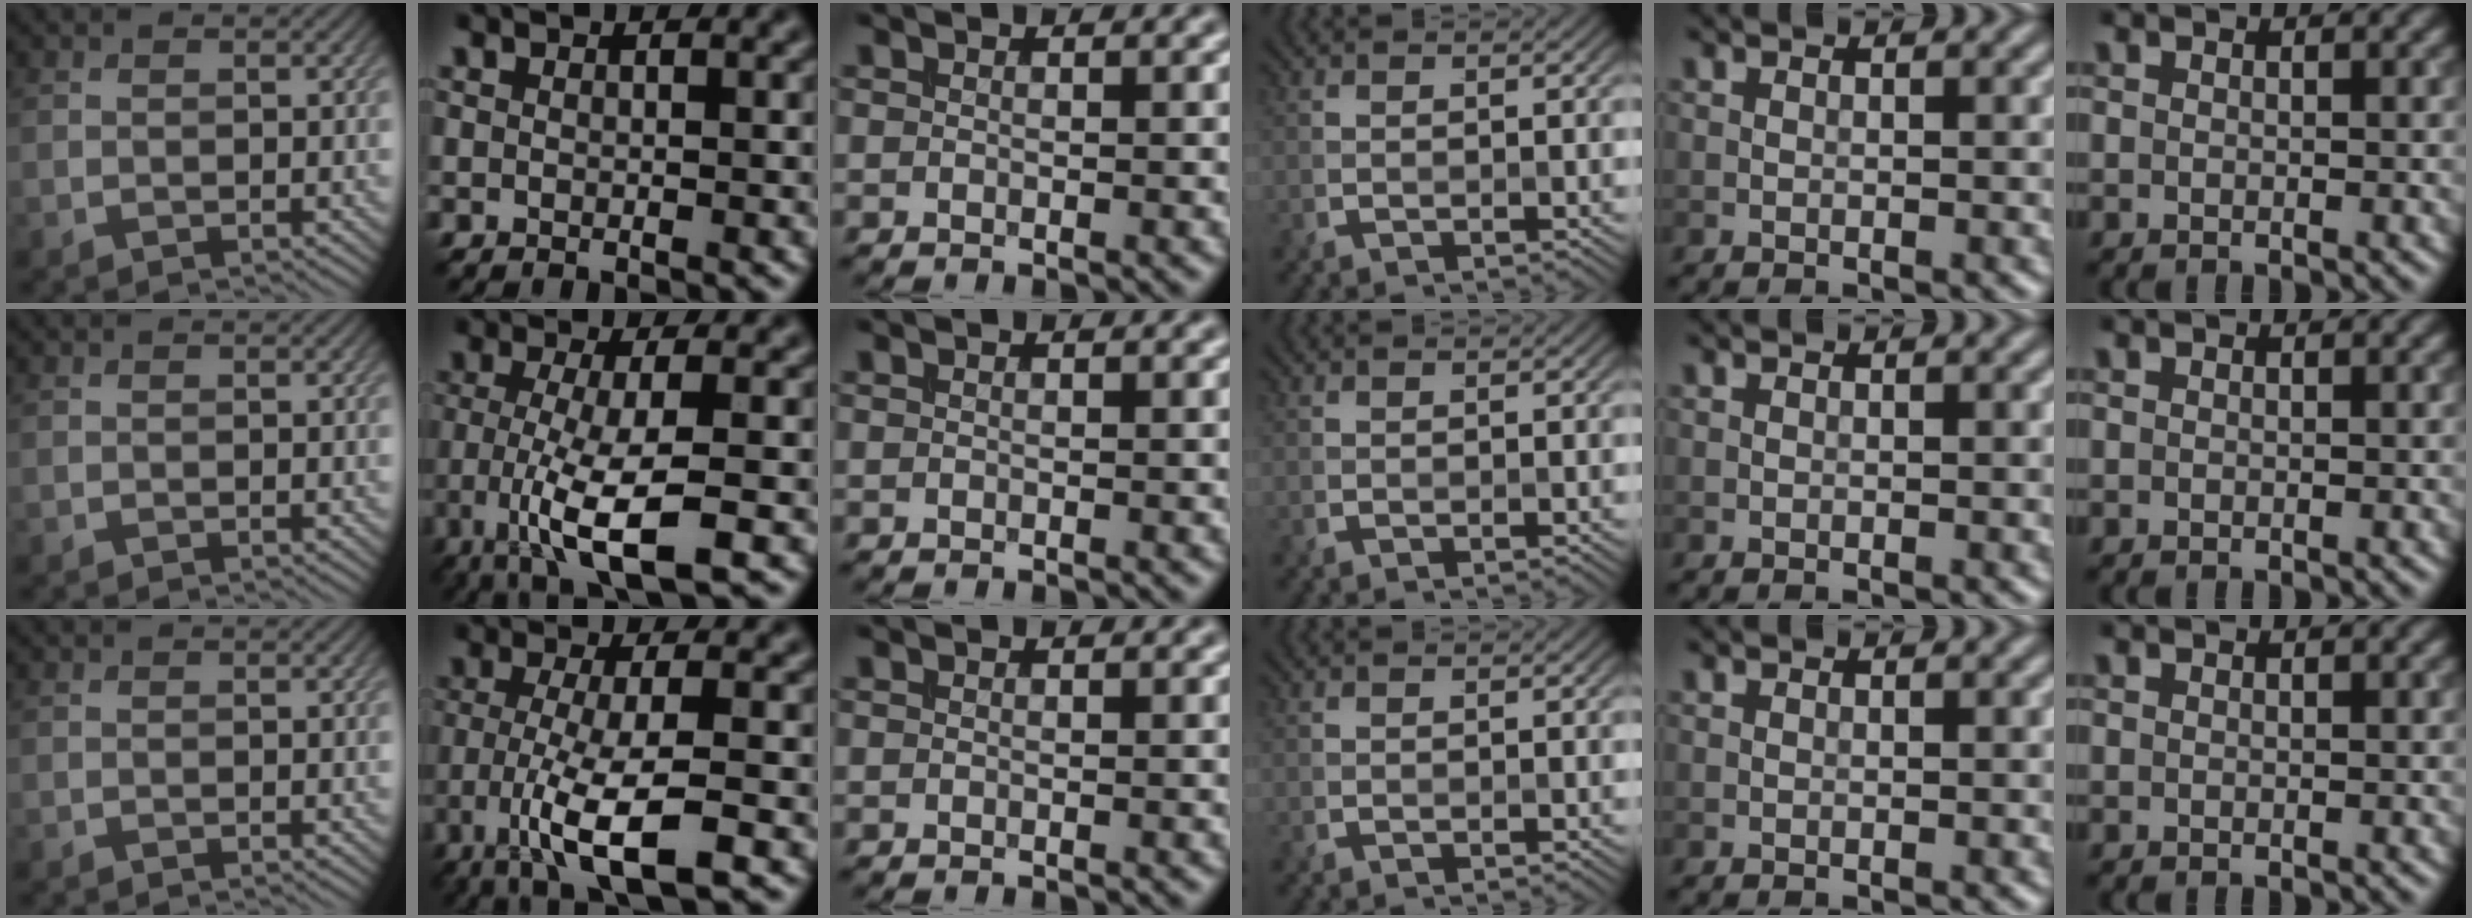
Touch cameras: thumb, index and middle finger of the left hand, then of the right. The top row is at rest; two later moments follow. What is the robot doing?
{"motion": "insert", "object": "coin"}